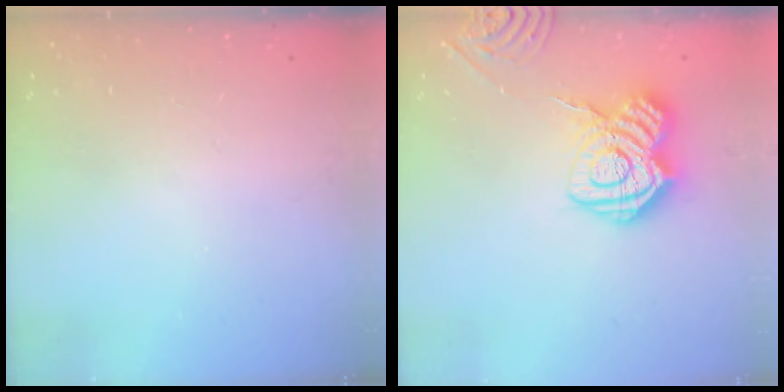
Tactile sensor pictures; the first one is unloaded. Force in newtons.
{"total": 13.3, "press": 13.3, "slide": 0.8}